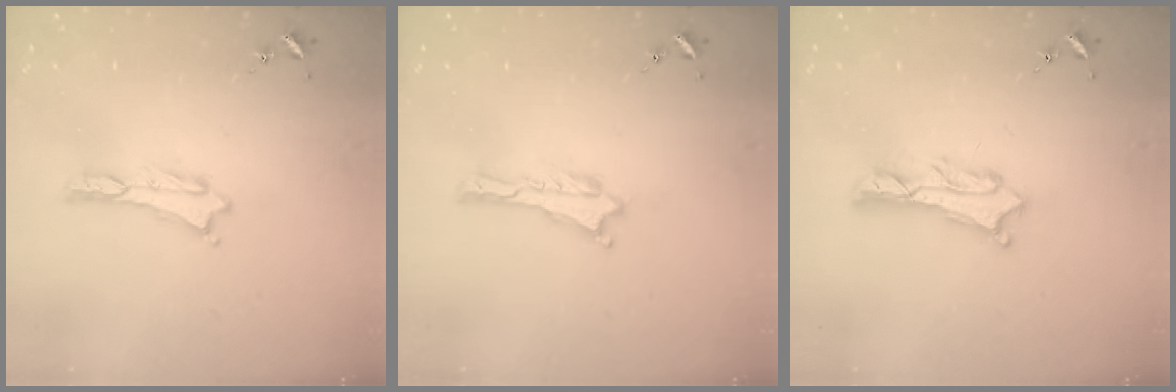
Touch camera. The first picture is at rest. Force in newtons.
{"total": 0.0}
{"total": 2.0, "press": 2.0, "slide": 0.2}